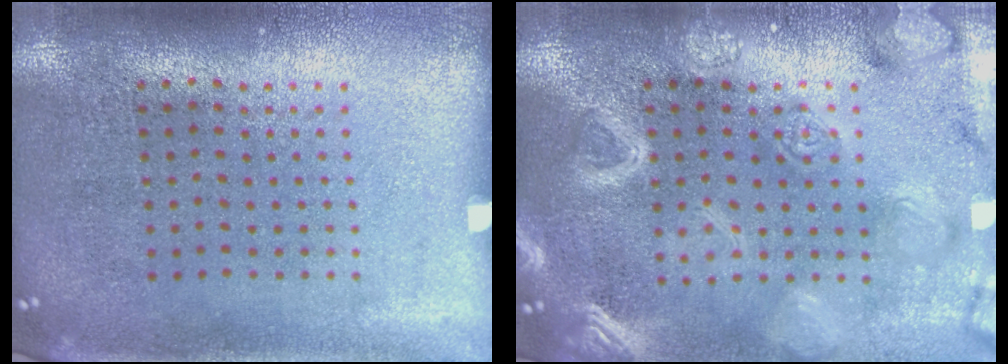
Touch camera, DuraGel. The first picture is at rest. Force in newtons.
{"total": 5.8, "press": 5.7, "slide": 0.8}